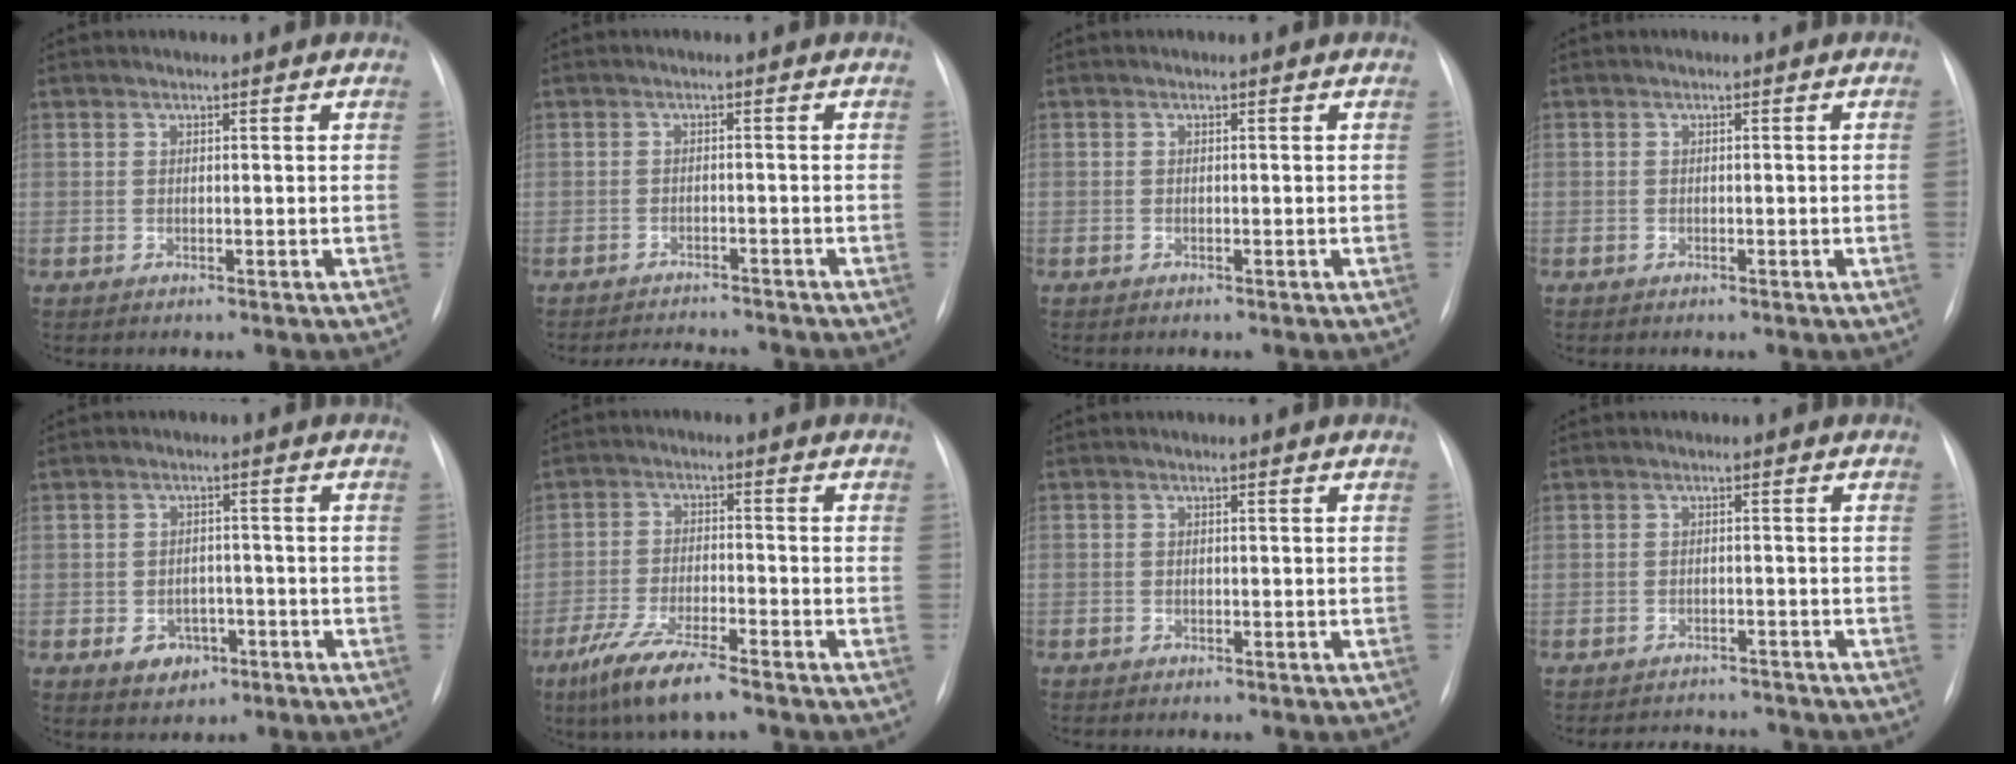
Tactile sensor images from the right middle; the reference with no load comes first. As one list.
[{"total": 6.0, "force": [-5.9, 0.6, 1.1], "torque": [-0.014, -0.004, -0.082]}, {"total": 0.6, "force": [-0.4, 0.4, 0.0], "torque": [-0.007, 0.004, -0.008]}, {"total": 0.7, "force": [-0.1, -0.4, 0.5], "torque": [-0.010, 0.004, -0.001]}, {"total": 4.4, "force": [-2.0, 3.3, 2.1], "torque": [-0.027, 0.007, -0.021]}, {"total": 8.9, "force": [-6.4, 1.1, 6.1], "torque": [-0.125, -0.022, -0.117]}, {"total": 1.3, "force": [-1.1, 0.7, 0.4], "torque": [-0.010, 0.001, -0.013]}, {"total": 6.7, "force": [-6.5, 1.7, 0.7], "torque": [-0.006, 0.009, -0.079]}]